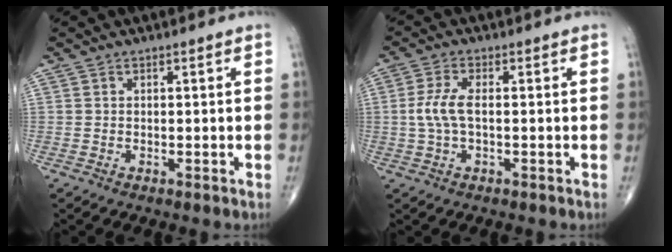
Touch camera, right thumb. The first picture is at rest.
{"total": 4.9, "force": [-0.1, 2.0, 4.5], "torque": [-0.117, 0.006, -0.007]}